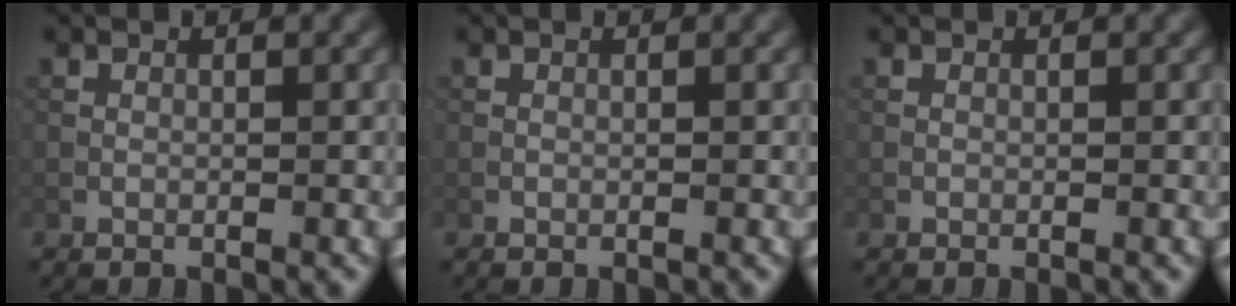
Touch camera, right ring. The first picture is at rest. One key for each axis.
{"total": 0.0}
{"total": 0.0}